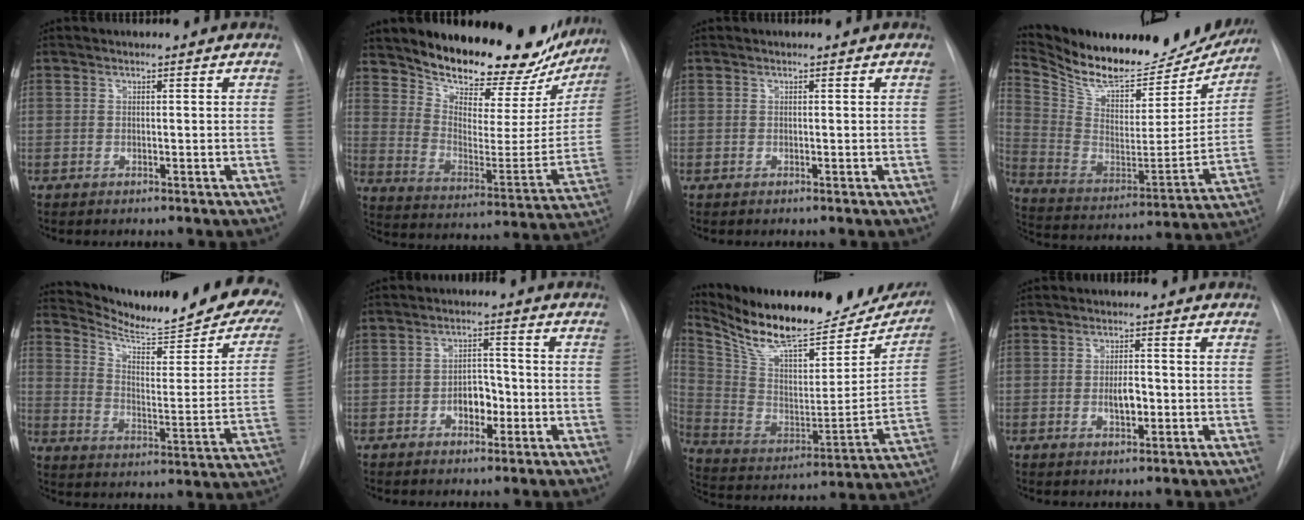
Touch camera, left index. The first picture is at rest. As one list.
[{"total": 23.3, "force": [20.5, 7.8, 7.9], "torque": [-0.119, -0.053, 0.279]}, {"total": 0.0}, {"total": 24.3, "force": [22.1, 6.6, 7.9], "torque": [-0.146, -0.040, 0.331]}, {"total": 24.9, "force": [21.5, 3.3, 12.0], "torque": [-0.174, -0.080, 0.279]}, {"total": 4.4, "force": [-1.7, 2.6, 3.1], "torque": [-0.045, 0.010, -0.028]}, {"total": 27.4, "force": [23.5, 7.1, 12.2], "torque": [-0.209, -0.034, 0.346]}, {"total": 3.4, "force": [-0.7, 1.4, 3.0], "torque": [-0.048, 0.001, -0.010]}]